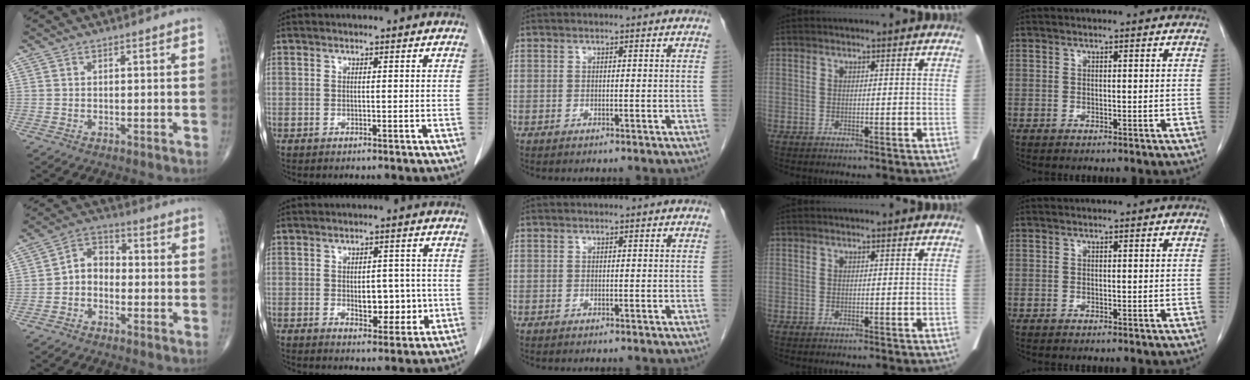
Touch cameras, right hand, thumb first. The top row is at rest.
{"thumb": {"total": 5.7, "force": [-1.4, 4.4, 3.4], "torque": [-0.033, 0.029, -0.044]}, "index": {"total": 6.2, "force": [-0.7, 3.4, 5.1], "torque": [-0.061, 0.002, 0.001]}}